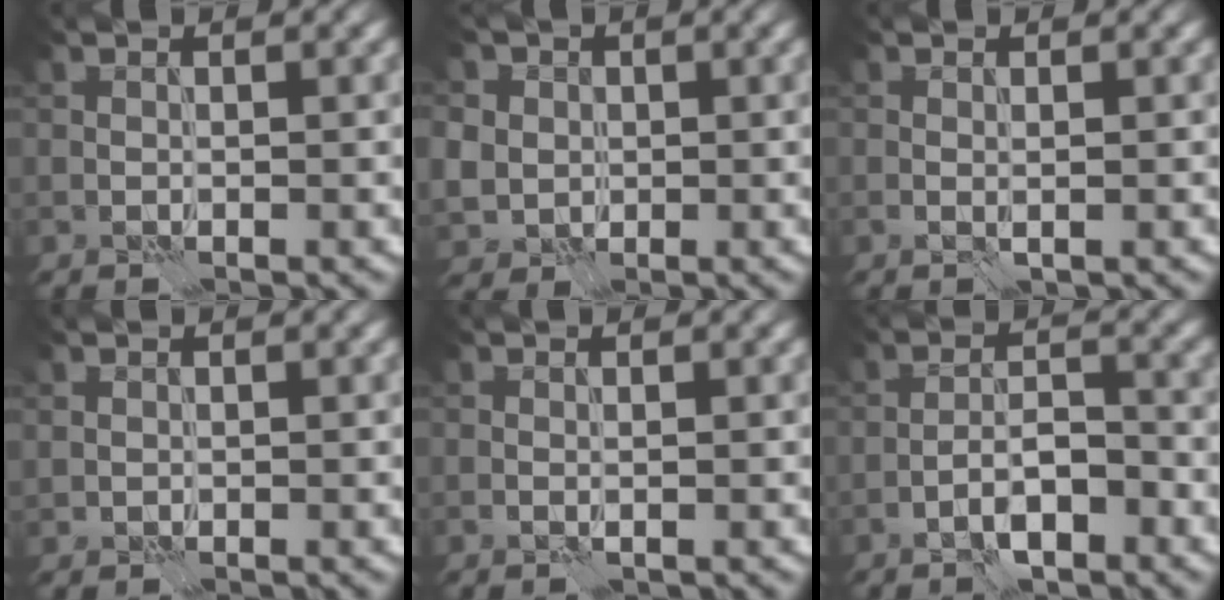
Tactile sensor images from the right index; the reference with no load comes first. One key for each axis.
{"total": 5.7, "fx": 1.8, "fy": 5.0, "fz": 2.0, "tx": -0.053, "ty": 0.017, "tz": 0.020}
{"total": 0.5, "fx": 0.0, "fy": 0.0, "fz": 0.5, "tx": -0.009, "ty": -0.001, "tz": 0.000}
{"total": 0.6, "fx": 0.4, "fy": 0.4, "fz": 0.0, "tx": 0.000, "ty": 0.000, "tz": 0.010}
{"total": 0.0}
{"total": 3.4, "fx": -2.3, "fy": 0.9, "fz": 2.3, "tx": -0.036, "ty": 0.009, "tz": -0.045}